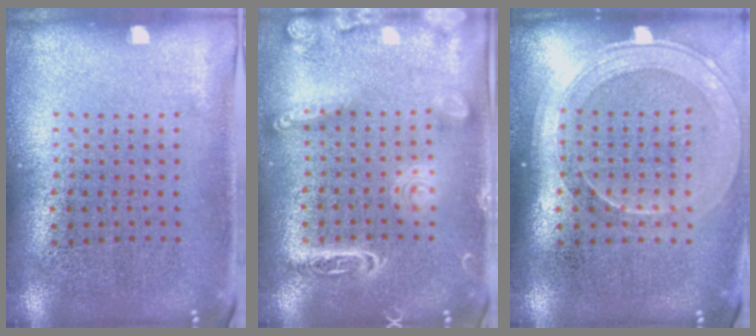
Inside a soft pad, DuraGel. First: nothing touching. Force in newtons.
{"total": 3.3, "press": 3.3, "slide": 0.3}
{"total": 1.8, "press": 1.6, "slide": 0.8}